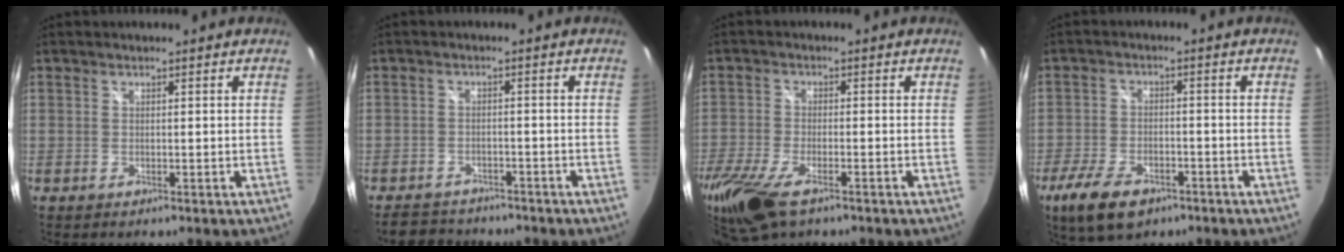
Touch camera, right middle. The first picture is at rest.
{"total": 6.5, "force": [-5.7, 2.8, 1.2], "torque": [-0.038, 0.012, -0.084]}
{"total": 16.0, "force": [-10.1, 6.7, 10.4], "torque": [-0.255, -0.062, -0.185]}
{"total": 10.2, "force": [-6.4, 4.9, 6.2], "torque": [-0.151, -0.022, -0.115]}